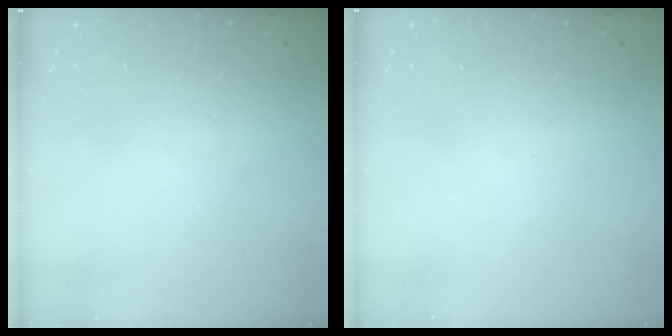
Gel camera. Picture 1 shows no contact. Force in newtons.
{"total": 0.0}